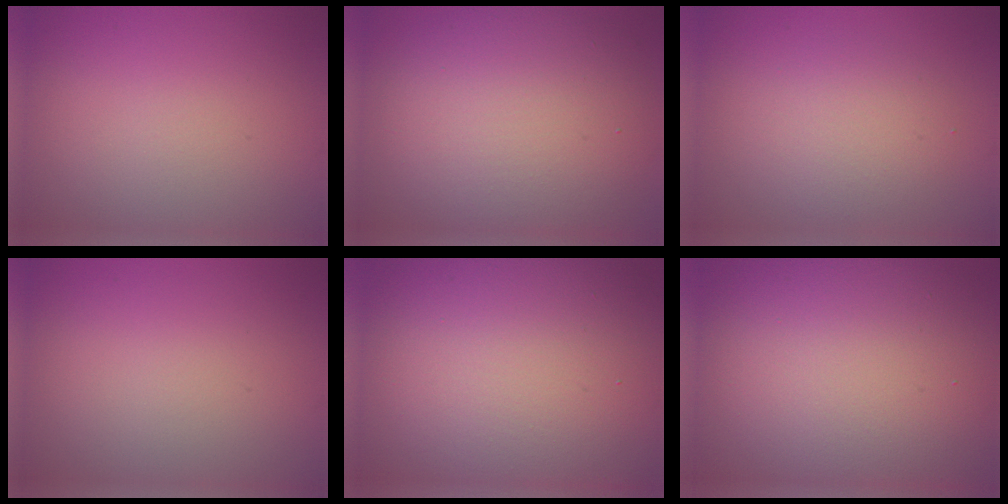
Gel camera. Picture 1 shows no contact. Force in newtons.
{"total": 11.1, "press": 11.1, "slide": 0.5}
{"total": 2.9, "press": 2.9, "slide": 0.3}
{"total": 0.0}
{"total": 19.8, "press": 19.8, "slide": 1.2}
{"total": 16.8, "press": 16.8, "slide": 0.7}